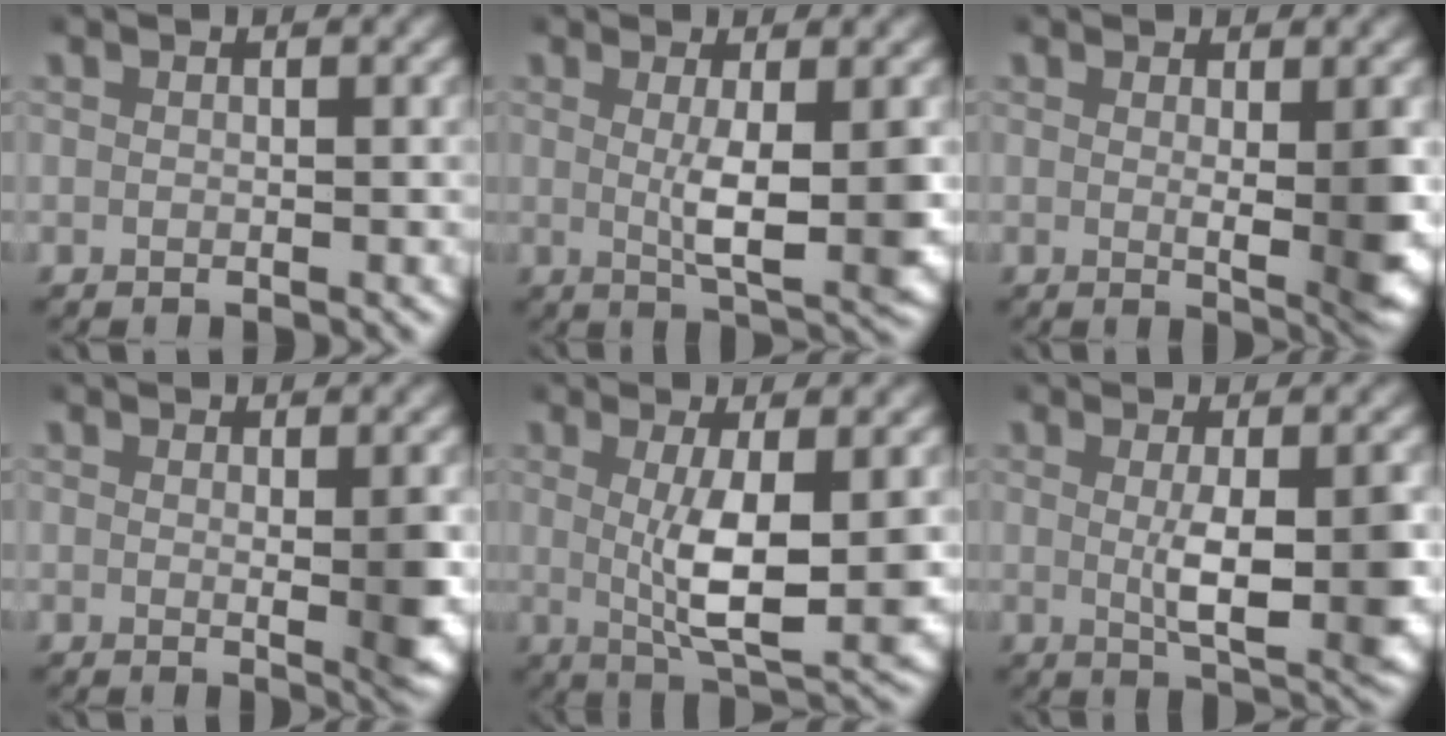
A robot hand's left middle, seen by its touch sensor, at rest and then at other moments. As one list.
[{"total": 5.6, "force": [0.1, 1.5, 5.4], "torque": [-0.087, -0.016, 0.007]}, {"total": 4.6, "force": [0.2, 1.0, 4.4], "torque": [-0.063, -0.016, 0.005]}, {"total": 2.8, "force": [0.2, 0.4, 2.7], "torque": [-0.038, -0.013, 0.005]}, {"total": 7.2, "force": [0.6, 2.4, 6.8], "torque": [-0.113, -0.018, 0.017]}, {"total": 5.7, "force": [-0.1, 1.7, 5.5], "torque": [-0.085, -0.014, 0.002]}]